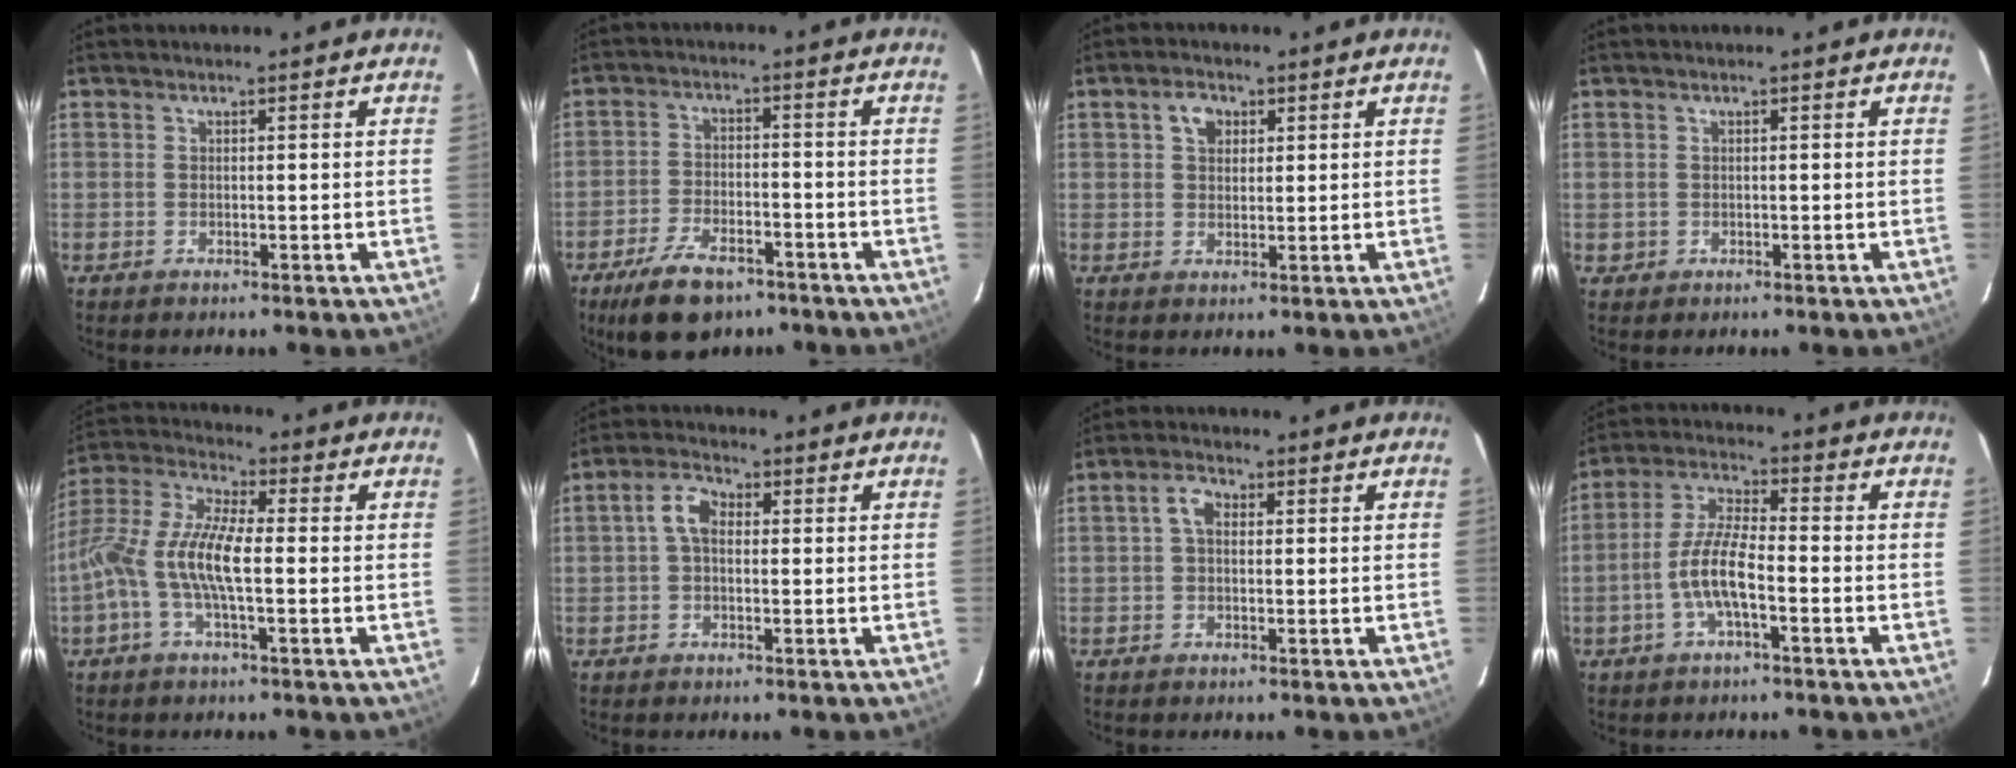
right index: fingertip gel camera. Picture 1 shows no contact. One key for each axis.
{"total": 10.9, "fx": -7.5, "fy": 5.0, "fz": 6.1, "tx": -0.140, "ty": -0.006, "tz": -0.126}
{"total": 3.7, "fx": 1.5, "fy": 2.7, "fz": 2.1, "tx": -0.031, "ty": 0.012, "tz": 0.026}
{"total": 1.2, "fx": 0.0, "fy": 1.2, "fz": 0.1, "tx": 0.002, "ty": 0.002, "tz": 0.002}
{"total": 12.0, "fx": -2.0, "fy": 3.0, "fz": 11.4, "tx": -0.236, "ty": 0.007, "tz": -0.046}
{"total": 4.2, "fx": 0.3, "fy": 2.7, "fz": 3.2, "tx": -0.065, "ty": 0.017, "tz": 0.005}
{"total": 3.0, "fx": 0.4, "fy": 1.9, "fz": 2.2, "tx": -0.044, "ty": 0.012, "tz": 0.007}
{"total": 7.9, "fx": -2.9, "fy": 1.9, "fz": 7.1, "tx": -0.153, "ty": 0.008, "tz": -0.058}